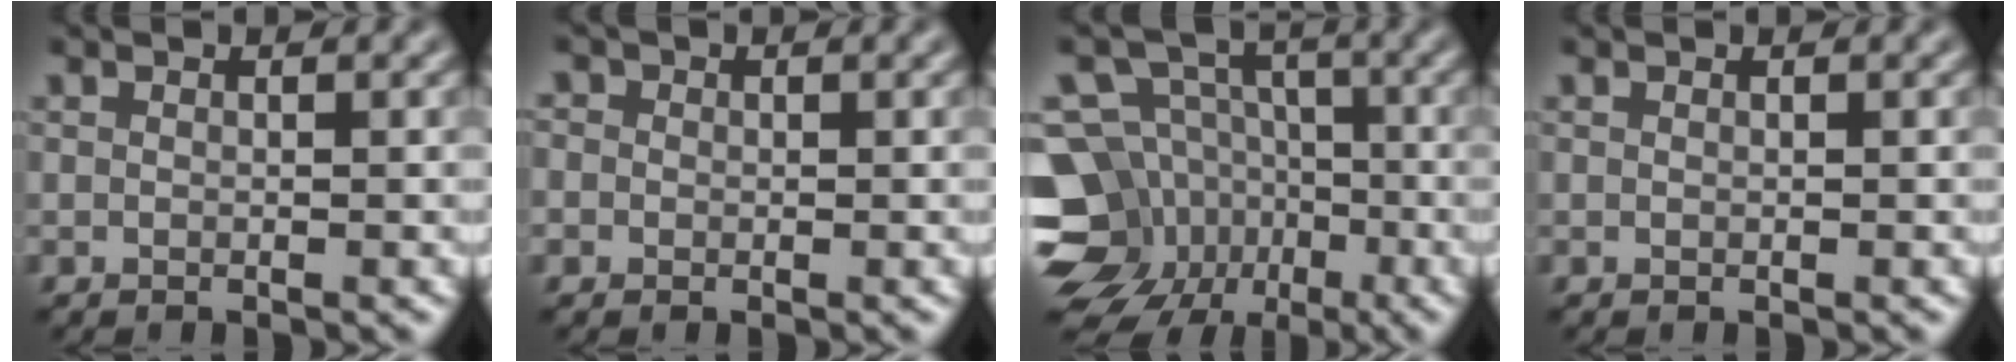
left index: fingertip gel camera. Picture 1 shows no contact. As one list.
[{"total": 1.9, "force": [0.6, 1.7, 0.6], "torque": [0.002, 0.011, -0.012]}, {"total": 12.9, "force": [-5.5, 10.9, 4.3], "torque": [-0.092, -0.020, -0.114]}, {"total": 0.0}]